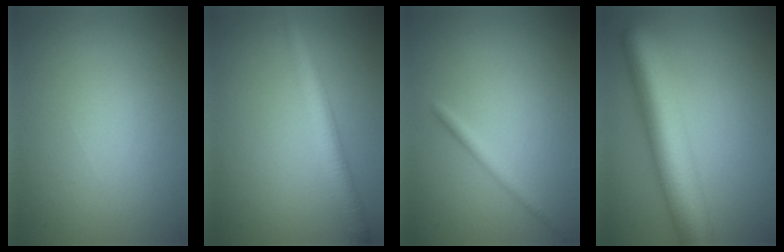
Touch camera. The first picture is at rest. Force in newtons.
{"total": 3.9, "press": 3.9, "slide": 0.1}
{"total": 1.4, "press": 1.4, "slide": 0.0}
{"total": 8.8, "press": 8.8, "slide": 0.3}